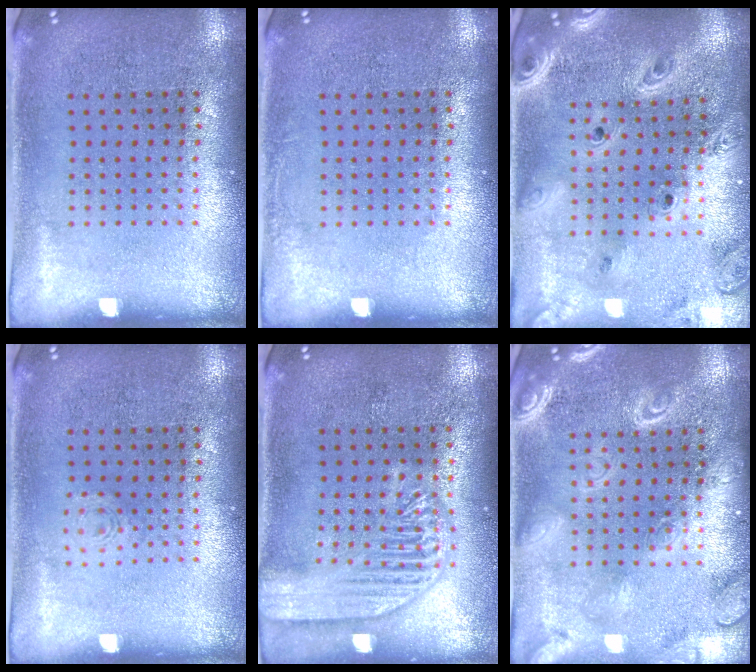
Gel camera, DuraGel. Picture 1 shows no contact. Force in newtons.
{"total": 0.7, "press": 0.7, "slide": 0.1}
{"total": 3.1, "press": 2.6, "slide": 1.7}
{"total": 0.7, "press": 0.7, "slide": 0.2}
{"total": 3.6, "press": 3.6, "slide": 0.5}
{"total": 3.0, "press": 3.0, "slide": 0.3}